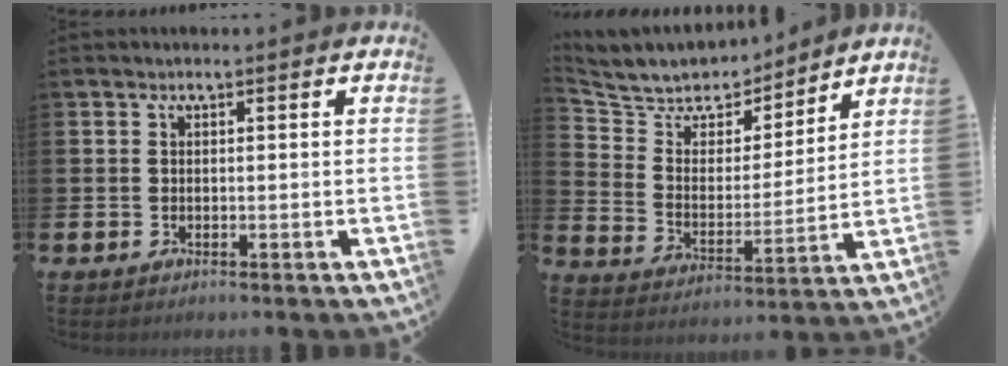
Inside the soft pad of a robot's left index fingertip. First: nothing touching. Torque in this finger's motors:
{"motor_torque": [0.91, -1.23, 0.26, 0.04]}